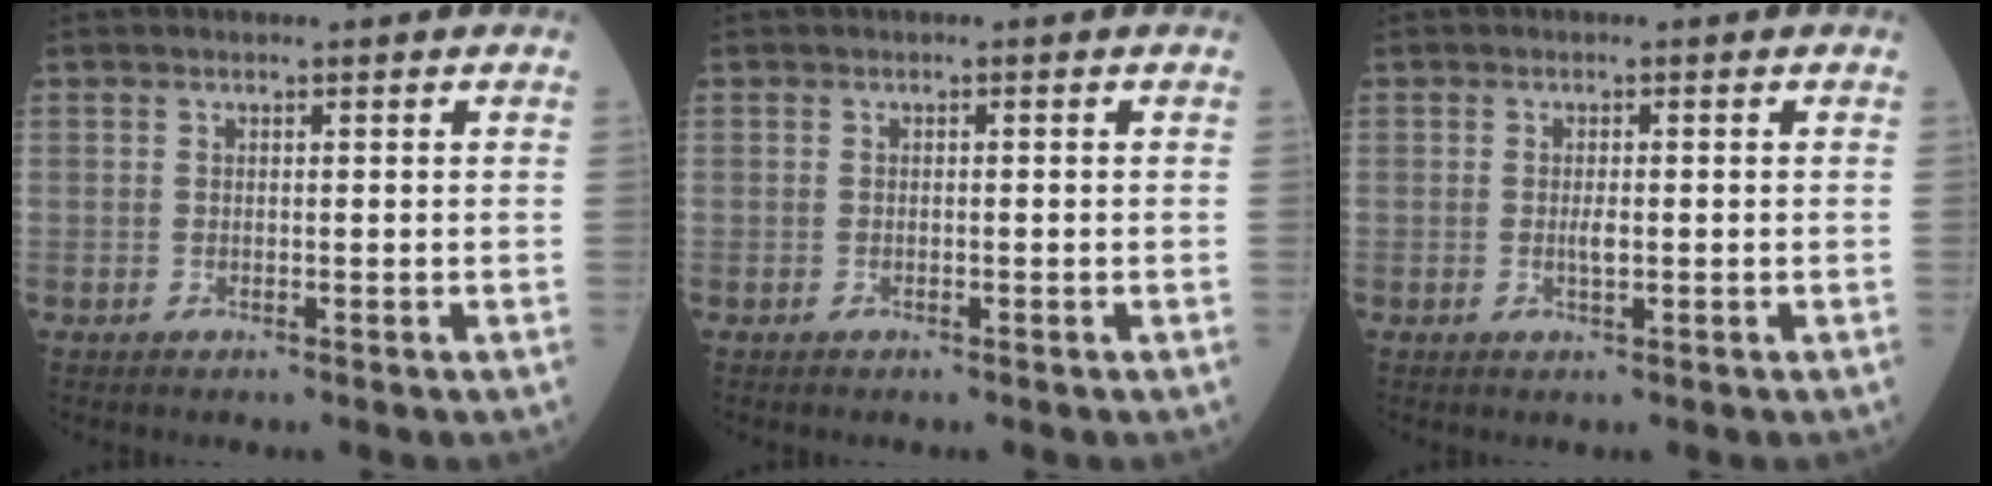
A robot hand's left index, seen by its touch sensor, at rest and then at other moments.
{"total": 0.0}
{"total": 1.4, "force": [-0.3, 0.3, 1.3], "torque": [-0.025, -0.005, -0.006]}